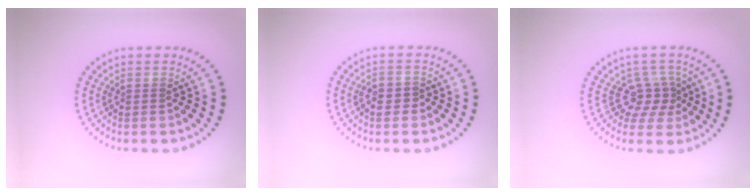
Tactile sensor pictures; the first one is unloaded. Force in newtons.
{"total": 1.3, "press": 1.2, "slide": 0.5}
{"total": 2.6, "press": 1.8, "slide": 1.8}